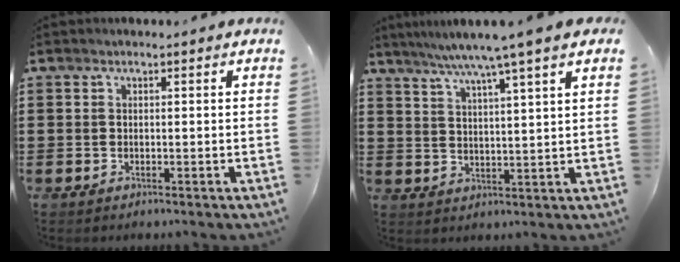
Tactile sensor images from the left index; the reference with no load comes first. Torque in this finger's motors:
{"motor_torque": [2.14, 0.00, 0.48, -0.02]}